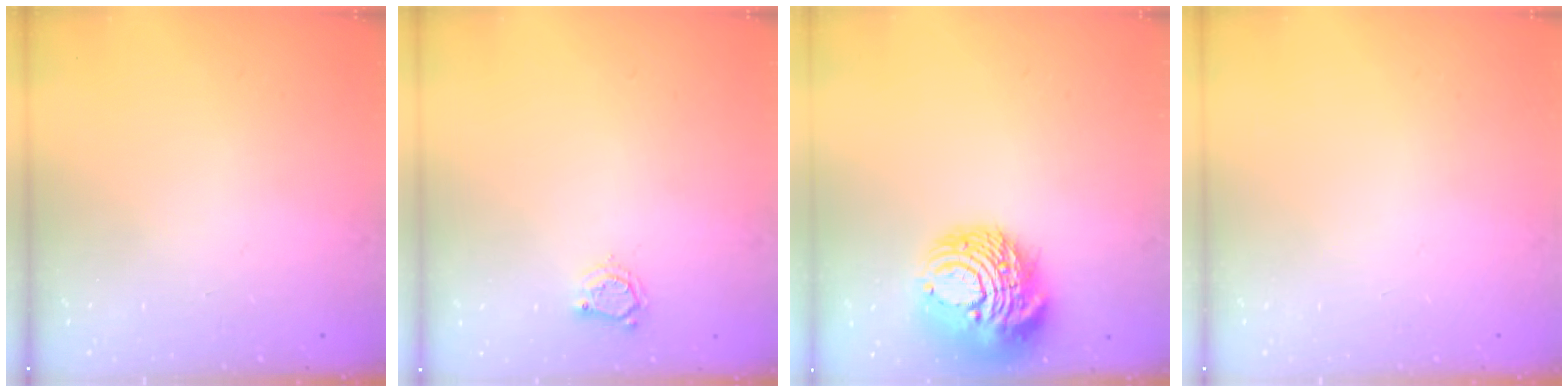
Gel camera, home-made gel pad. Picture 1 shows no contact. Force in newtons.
{"total": 3.7, "press": 3.7, "slide": 0.4}
{"total": 14.7, "press": 14.6, "slide": 1.5}
{"total": 0.0}